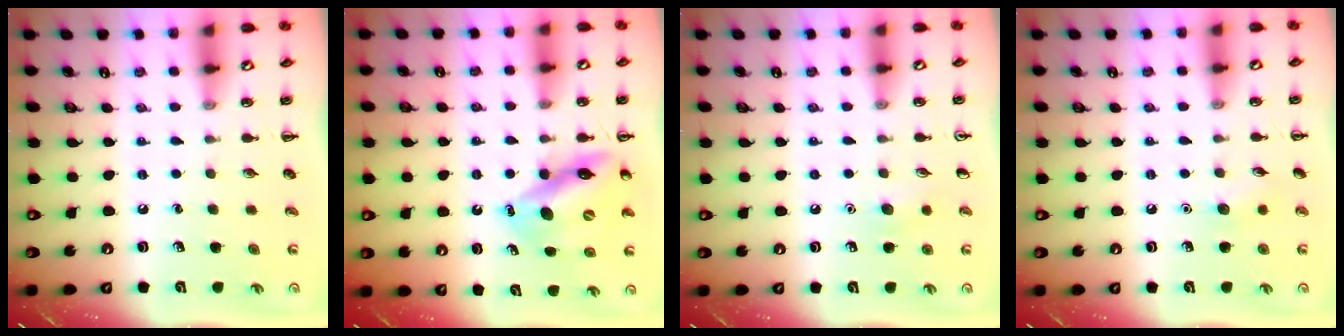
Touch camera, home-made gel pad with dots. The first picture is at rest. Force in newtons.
{"total": 12.3, "press": 11.7, "slide": 3.7}
{"total": 5.4, "press": 5.2, "slide": 1.6}
{"total": 5.9, "press": 5.6, "slide": 1.7}